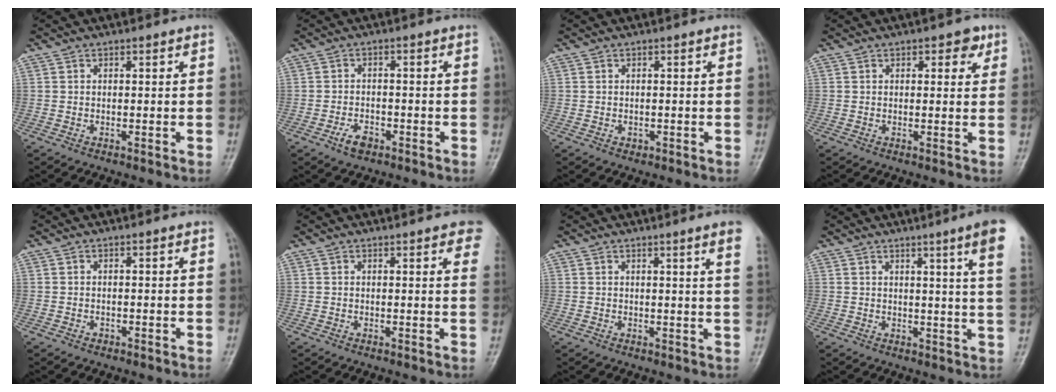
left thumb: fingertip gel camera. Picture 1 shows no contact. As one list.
[{"total": 3.4, "force": [-2.1, 2.0, 1.8], "torque": [-0.029, 0.012, -0.037]}, {"total": 0.8, "force": [-0.3, 0.7, 0.1], "torque": [0.005, 0.001, -0.004]}, {"total": 3.2, "force": [1.6, 1.8, 2.1], "torque": [-0.005, -0.003, 0.014]}, {"total": 0.6, "force": [-0.3, 0.5, -0.1], "torque": [0.007, 0.002, -0.008]}, {"total": 6.9, "force": [4.2, 1.8, 5.2], "torque": [-0.040, -0.004, 0.040]}, {"total": 5.7, "force": [3.3, -0.4, 4.6], "torque": [-0.055, -0.011, 0.034]}, {"total": 9.8, "force": [5.3, -0.7, 8.2], "torque": [-0.102, -0.024, 0.055]}]